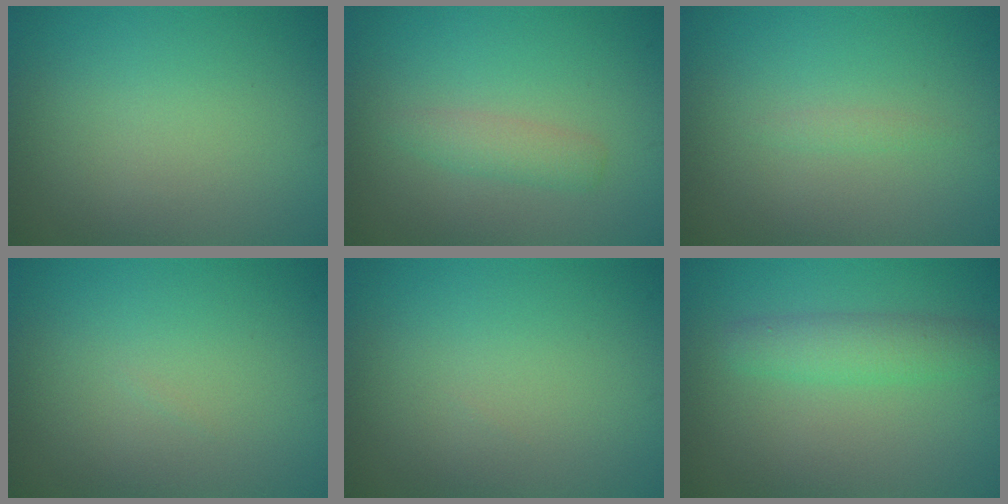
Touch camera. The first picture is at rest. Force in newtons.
{"total": 1.7, "press": 1.7, "slide": 0.1}
{"total": 0.6, "press": 0.6, "slide": 0.0}
{"total": 0.0}
{"total": 0.0}
{"total": 2.7, "press": 2.7, "slide": 0.2}